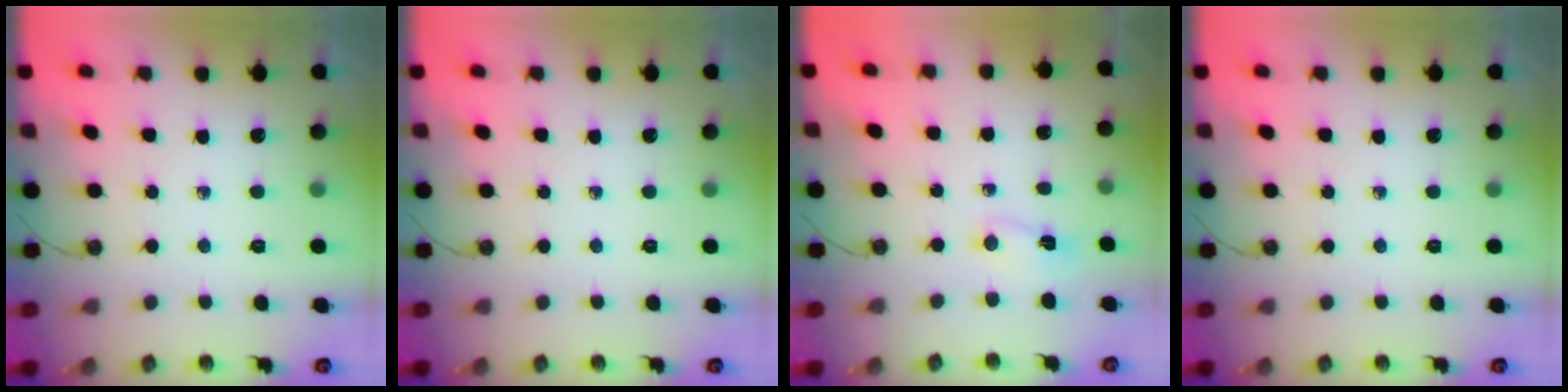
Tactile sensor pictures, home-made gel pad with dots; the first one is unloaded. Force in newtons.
{"total": 0.0}
{"total": 2.0, "press": 1.6, "slide": 1.2}
{"total": 0.0}